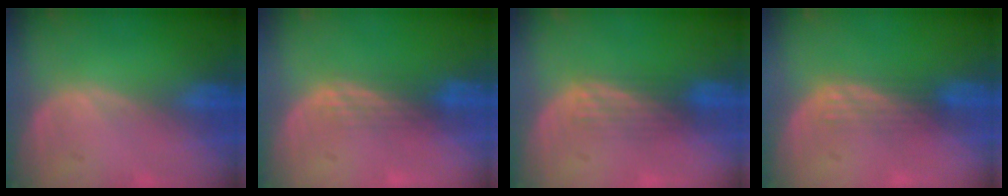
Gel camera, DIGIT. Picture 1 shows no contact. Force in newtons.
{"total": 3.0, "press": 2.5, "slide": 1.6}
{"total": 2.9, "press": 2.9, "slide": 0.2}
{"total": 2.9, "press": 2.6, "slide": 1.4}